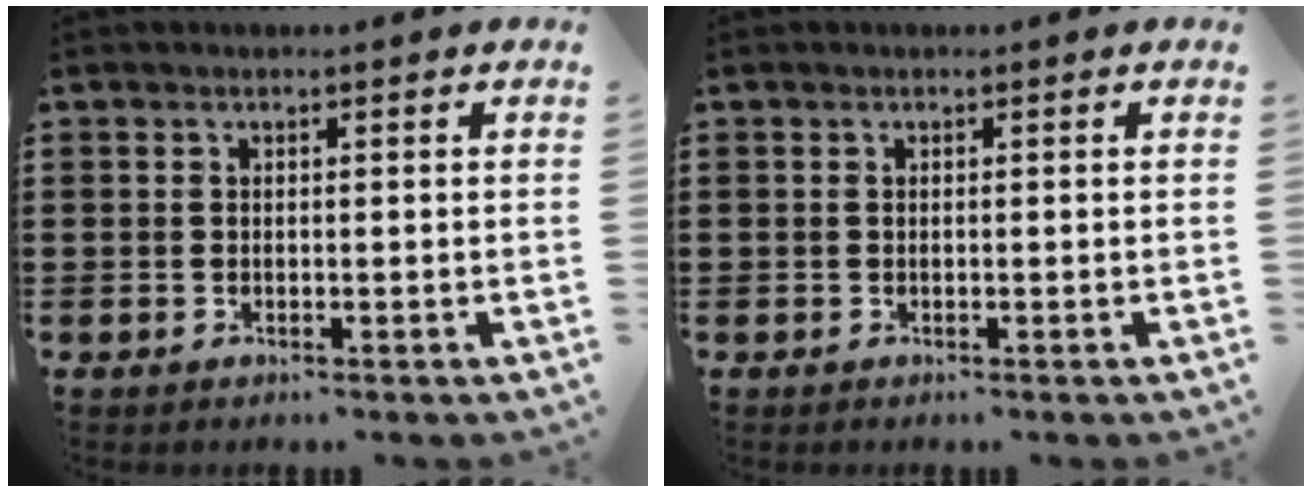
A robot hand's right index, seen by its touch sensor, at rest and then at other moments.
{"total": 0.0}